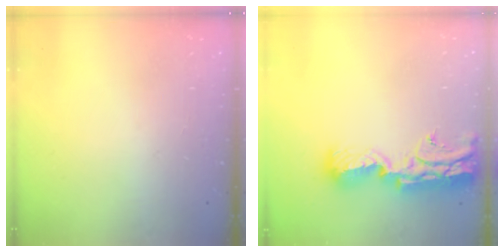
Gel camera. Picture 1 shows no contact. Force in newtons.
{"total": 20.1, "press": 19.4, "slide": 5.5}